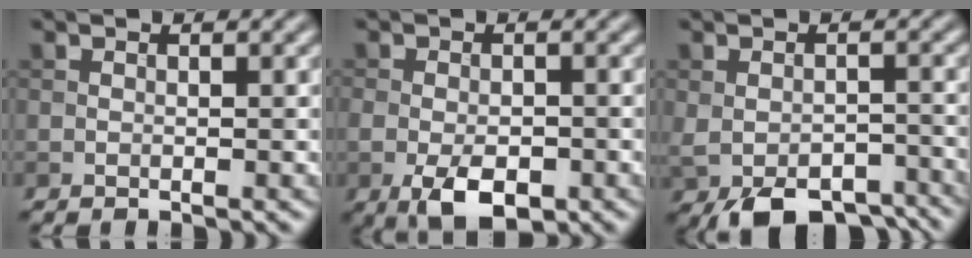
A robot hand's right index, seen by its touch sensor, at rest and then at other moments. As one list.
[{"total": 5.3, "force": [-2.2, 2.9, 3.9], "torque": [-0.071, -0.010, -0.039]}, {"total": 6.9, "force": [-4.9, 2.9, 3.8], "torque": [-0.054, -0.018, -0.072]}]